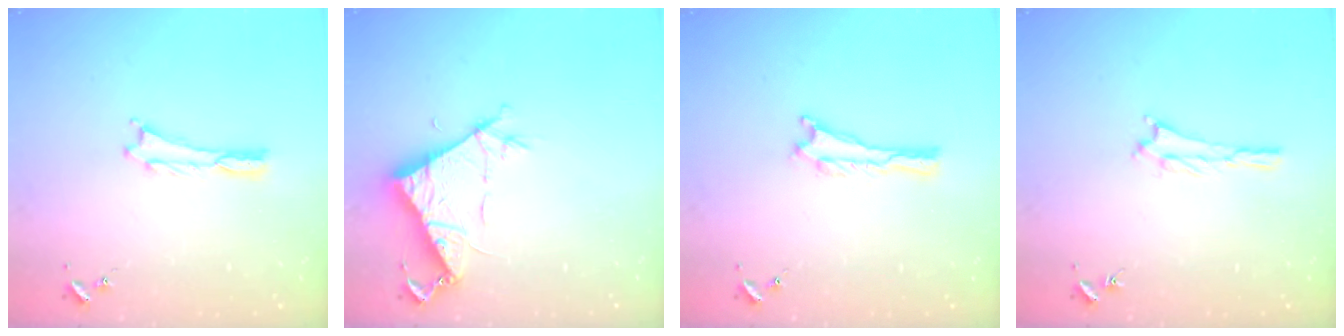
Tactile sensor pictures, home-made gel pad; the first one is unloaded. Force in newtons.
{"total": 8.3, "press": 8.3, "slide": 0.6}
{"total": 0.0}
{"total": 1.4, "press": 1.4, "slide": 0.3}